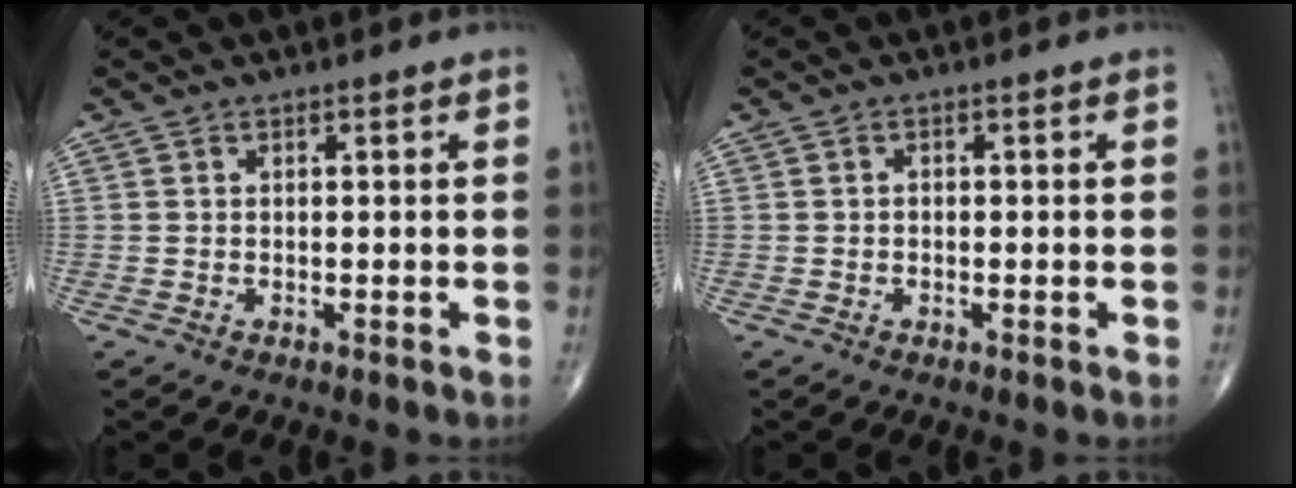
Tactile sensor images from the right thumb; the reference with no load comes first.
{"total": 0.6, "force": [-0.2, 0.4, 0.3], "torque": [-0.001, 0.003, -0.006]}